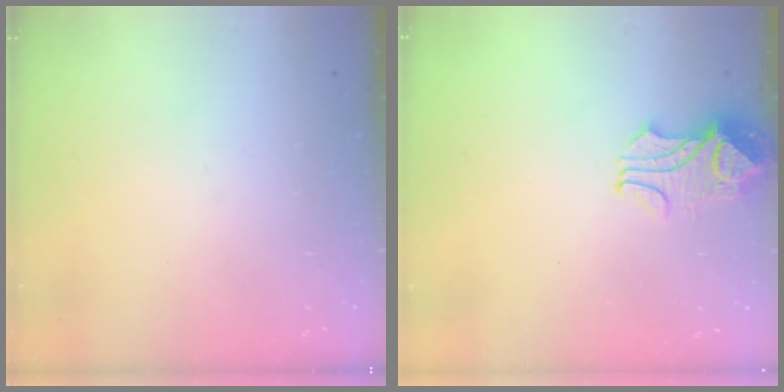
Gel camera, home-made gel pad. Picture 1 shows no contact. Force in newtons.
{"total": 2.1, "press": 2.0, "slide": 0.7}